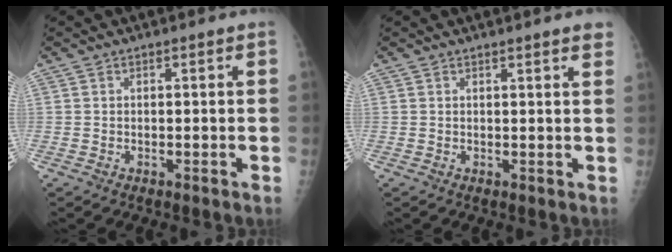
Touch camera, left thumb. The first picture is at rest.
{"total": 2.7, "force": [2.1, 0.1, 1.6], "torque": [-0.017, -0.005, 0.021]}